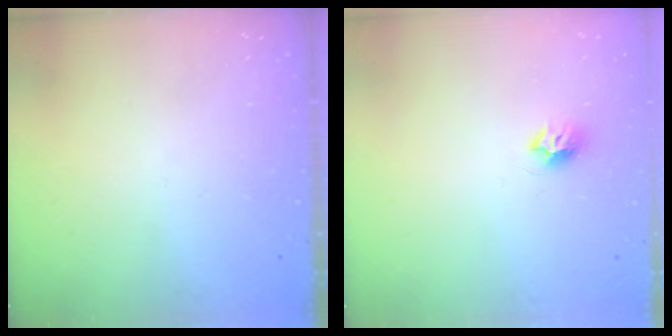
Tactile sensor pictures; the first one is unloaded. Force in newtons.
{"total": 7.4, "press": 7.4, "slide": 0.1}